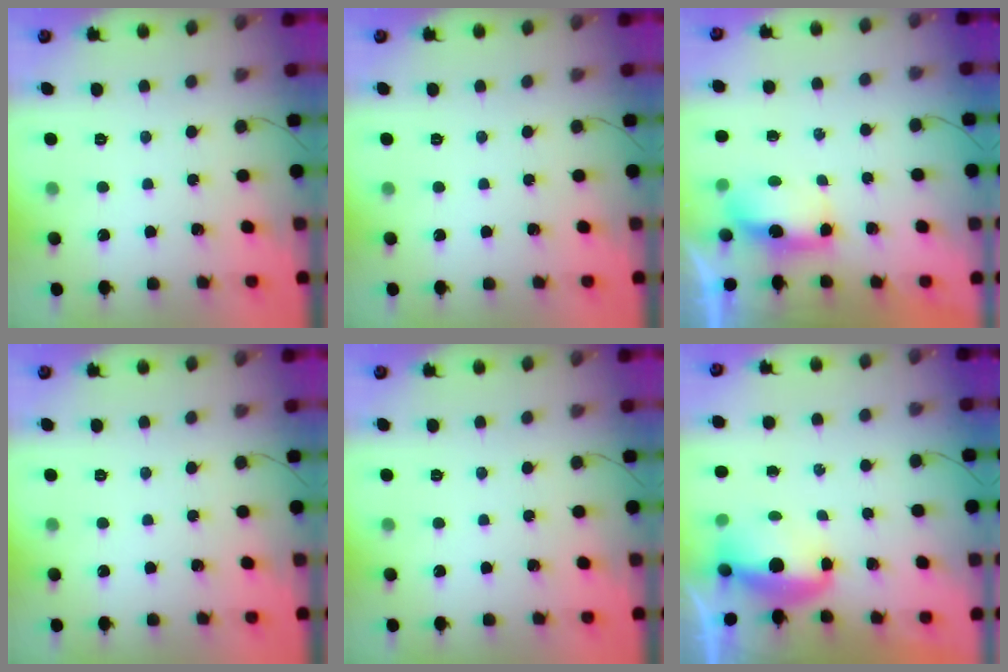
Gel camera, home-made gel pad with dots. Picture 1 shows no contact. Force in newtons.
{"total": 0.0}
{"total": 5.4, "press": 5.4, "slide": 0.1}
{"total": 0.0}
{"total": 0.0}
{"total": 5.3, "press": 5.3, "slide": 0.6}